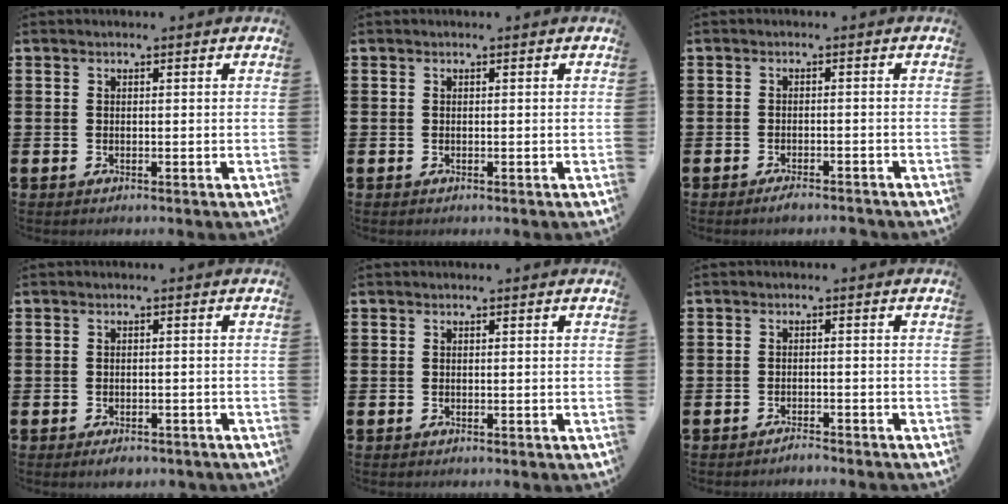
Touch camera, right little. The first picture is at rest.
{"total": 0.0}
{"total": 1.7, "force": [-1.5, 0.2, 0.9], "torque": [-0.015, 0.002, -0.030]}
{"total": 1.3, "force": [-1.2, 0.3, 0.5], "torque": [-0.013, 0.000, -0.023]}
{"total": 0.0}
{"total": 1.4, "force": [-1.4, 0.0, 0.2], "torque": [-0.006, 0.000, -0.028]}